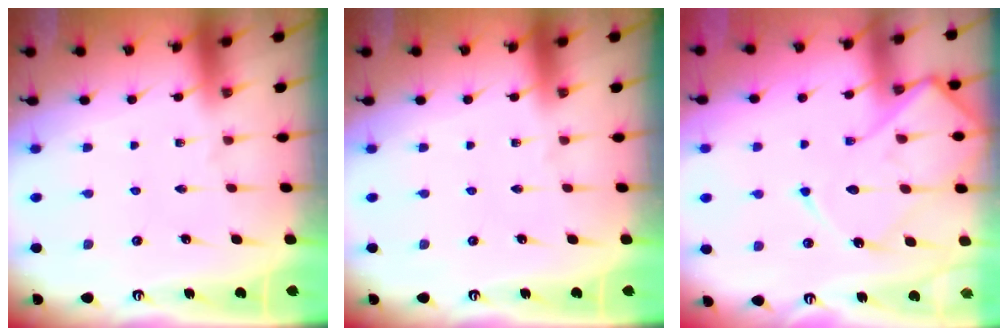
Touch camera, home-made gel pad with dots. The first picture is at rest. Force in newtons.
{"total": 0.0}
{"total": 15.0, "press": 14.9, "slide": 1.4}